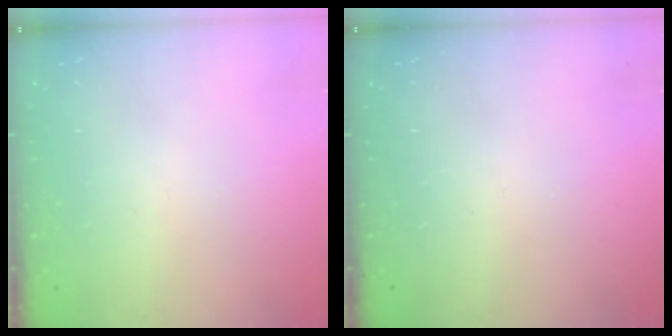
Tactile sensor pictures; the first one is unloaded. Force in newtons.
{"total": 0.0}